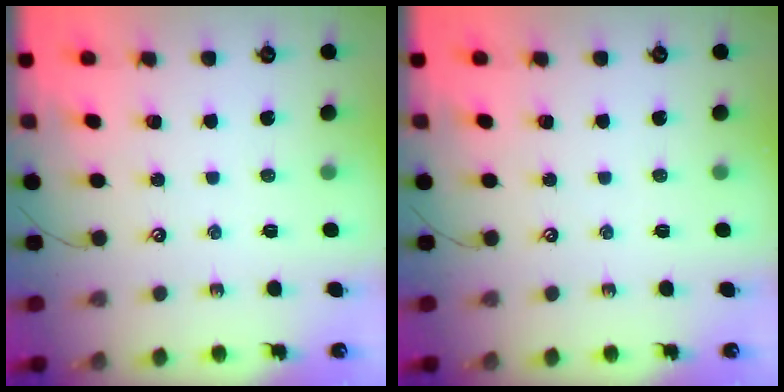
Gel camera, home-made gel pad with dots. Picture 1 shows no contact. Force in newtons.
{"total": 0.0}